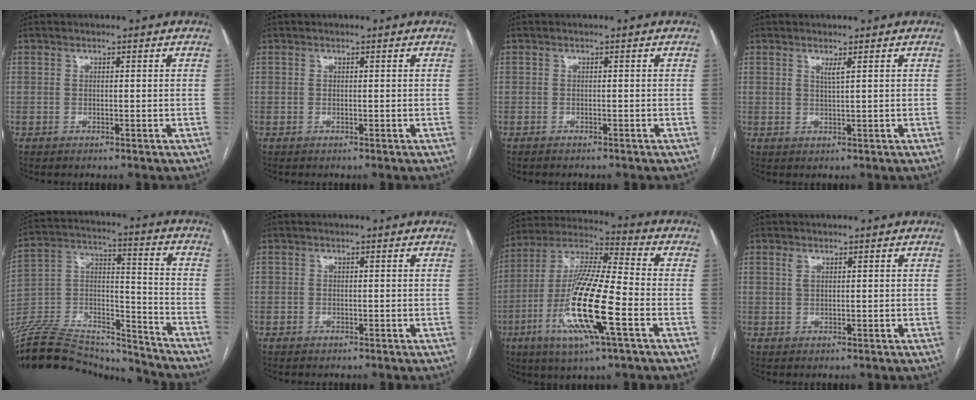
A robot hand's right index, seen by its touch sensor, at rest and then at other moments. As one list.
[{"total": 0.0}, {"total": 1.5, "force": [-1.4, 0.5, 0.4], "torque": [-0.011, -0.002, -0.015]}, {"total": 1.3, "force": [0.7, -0.2, 1.1], "torque": [-0.025, -0.006, 0.014]}, {"total": 30.7, "force": [-28.2, 7.0, 10.1], "torque": [-0.224, 0.001, -0.441]}, {"total": 0.8, "force": [-0.6, 0.5, 0.0], "torque": [-0.004, 0.006, -0.009]}, {"total": 18.6, "force": [-6.0, 1.8, 17.5], "torque": [-0.357, -0.016, -0.111]}, {"total": 1.0, "force": [0.5, 0.5, 0.6], "torque": [-0.016, 0.009, 0.011]}]